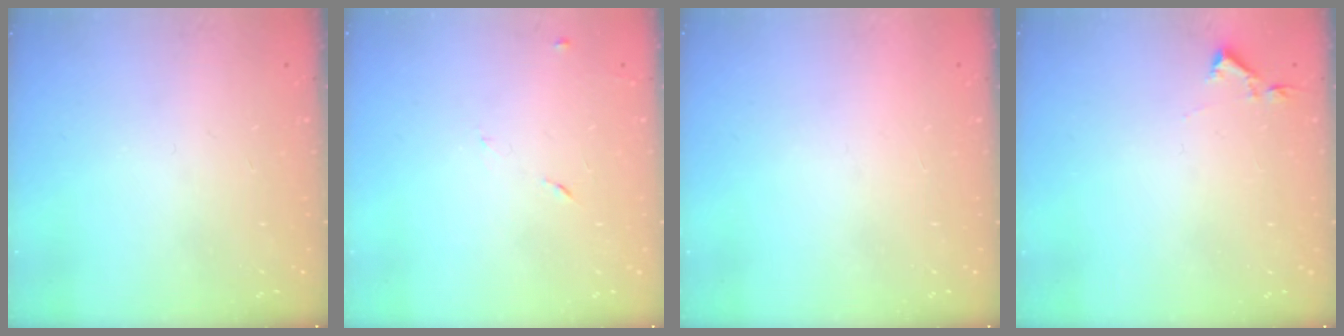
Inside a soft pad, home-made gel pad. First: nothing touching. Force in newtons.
{"total": 6.7, "press": 6.7, "slide": 0.8}
{"total": 1.5, "press": 1.5, "slide": 0.1}
{"total": 2.9, "press": 2.9, "slide": 0.5}